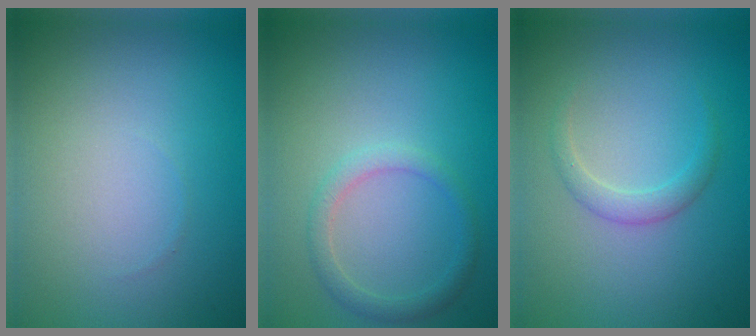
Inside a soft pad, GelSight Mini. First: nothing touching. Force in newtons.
{"total": 1.8, "press": 1.8, "slide": 0.0}
{"total": 1.5, "press": 1.5, "slide": 0.1}